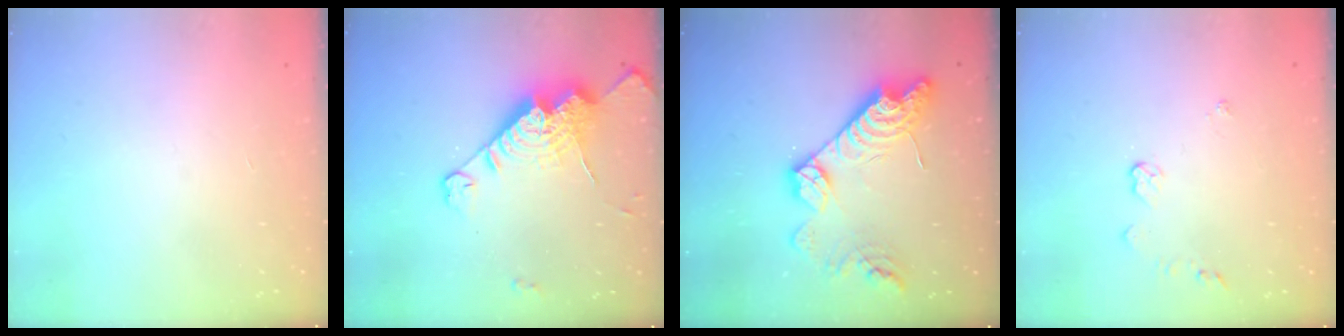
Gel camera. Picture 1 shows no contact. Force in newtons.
{"total": 18.2, "press": 18.1, "slide": 1.9}
{"total": 16.1, "press": 16.1, "slide": 0.9}
{"total": 3.9, "press": 3.9, "slide": 0.4}